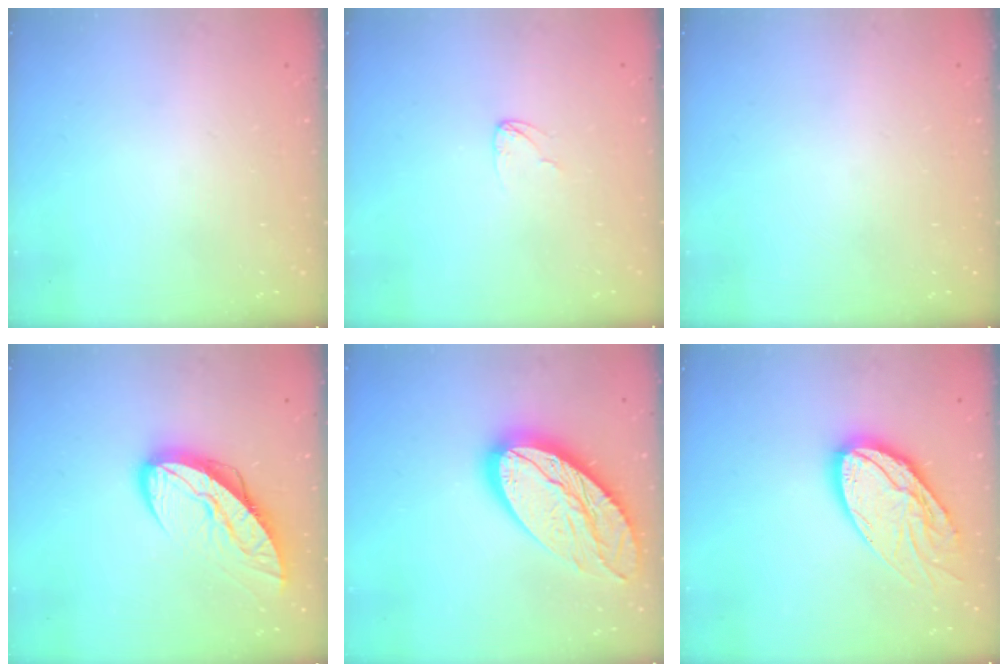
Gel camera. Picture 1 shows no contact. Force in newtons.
{"total": 2.7, "press": 2.7, "slide": 0.1}
{"total": 0.0}
{"total": 11.4, "press": 11.4, "slide": 0.7}
{"total": 21.6, "press": 21.5, "slide": 1.9}
{"total": 17.3, "press": 17.2, "slide": 1.6}